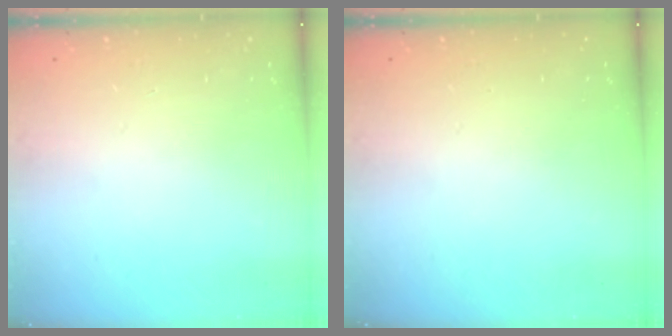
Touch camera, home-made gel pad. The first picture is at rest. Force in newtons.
{"total": 0.0}